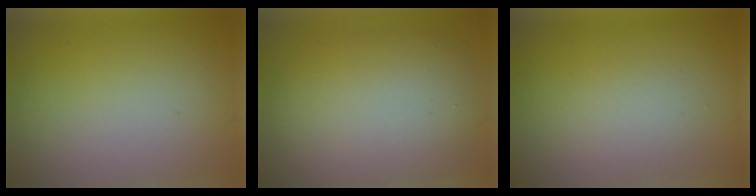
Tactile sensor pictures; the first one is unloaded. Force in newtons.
{"total": 8.5, "press": 8.4, "slide": 0.9}
{"total": 2.1, "press": 2.1, "slide": 0.2}